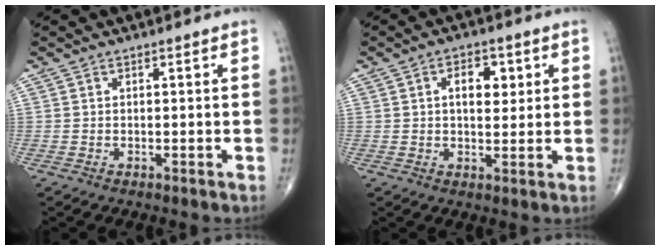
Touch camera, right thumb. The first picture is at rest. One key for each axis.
{"total": 6.2, "fx": 1.7, "fy": 3.5, "fz": 4.8, "tx": -0.051, "ty": -0.004, "tz": 0.024}